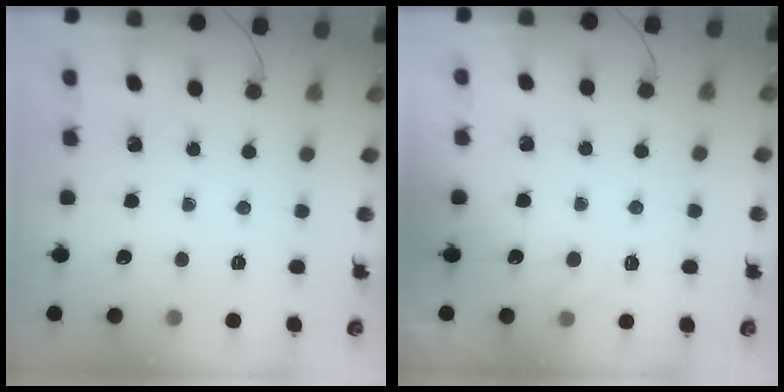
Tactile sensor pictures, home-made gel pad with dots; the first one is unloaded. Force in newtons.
{"total": 4.3, "press": 4.1, "slide": 1.4}